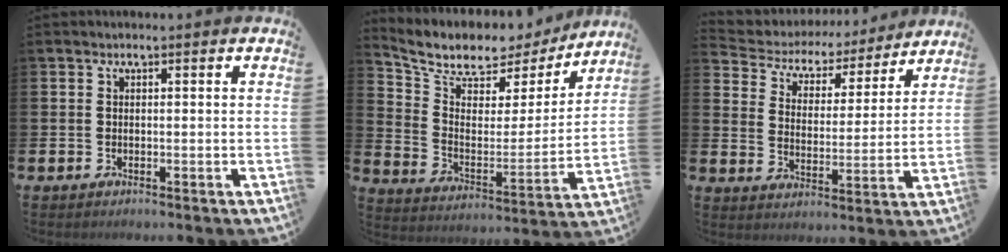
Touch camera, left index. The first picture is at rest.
{"total": 8.2, "force": [7.2, 3.6, 1.7], "torque": [-0.073, -0.052, 0.124]}
{"total": 5.4, "force": [4.7, 2.5, 0.7], "torque": [-0.039, -0.039, 0.075]}